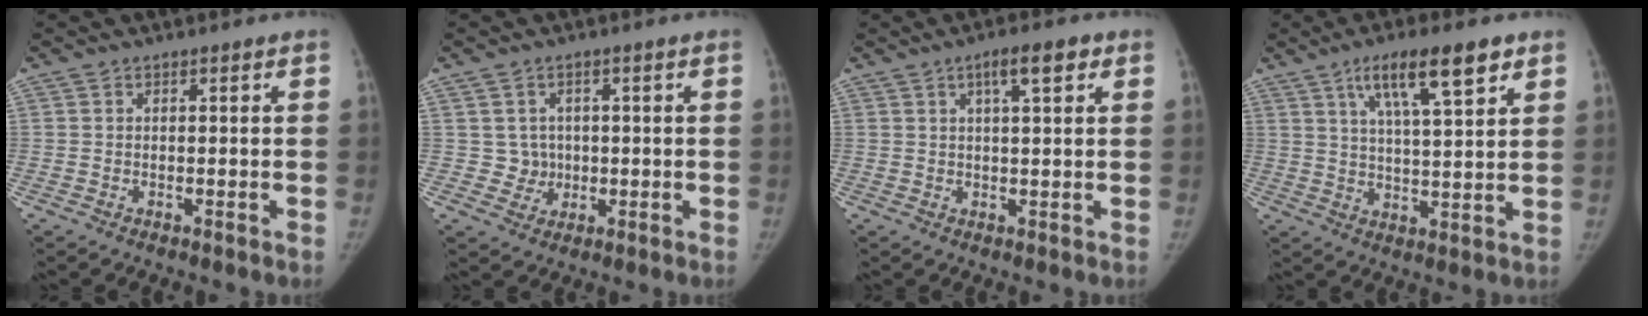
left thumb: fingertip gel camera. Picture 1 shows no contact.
{"total": 3.8, "force": [0.3, 3.7, 0.6], "torque": [0.012, 0.003, 0.008]}
{"total": 5.3, "force": [2.5, 1.4, 4.4], "torque": [-0.065, 0.000, 0.038]}
{"total": 12.1, "force": [6.8, 2.9, 9.6], "torque": [-0.150, -0.021, 0.114]}